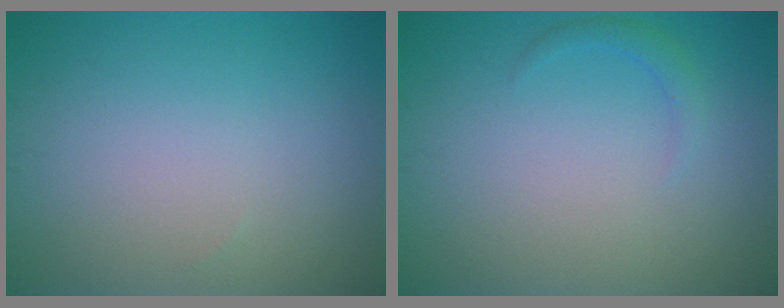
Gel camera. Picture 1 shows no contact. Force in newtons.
{"total": 1.1, "press": 1.1, "slide": 0.1}